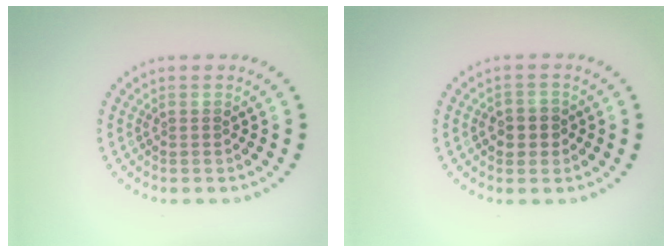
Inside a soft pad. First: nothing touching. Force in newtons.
{"total": 2.3, "press": 2.1, "slide": 0.8}